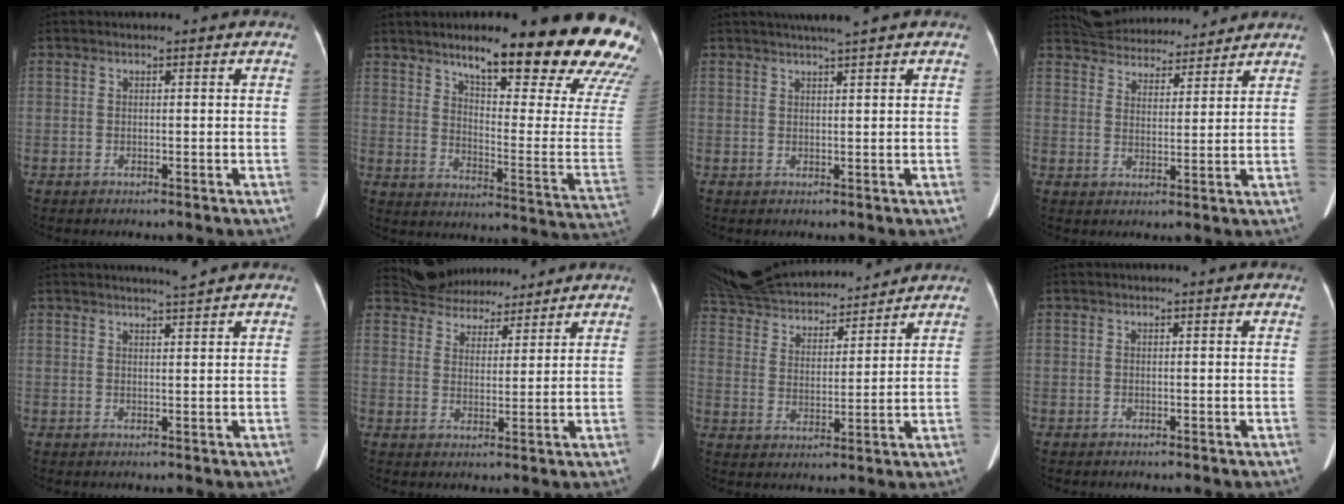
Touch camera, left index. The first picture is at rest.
{"total": 25.5, "force": [19.2, 3.7, 16.3], "torque": [-0.193, -0.051, 0.238]}
{"total": 3.7, "force": [2.9, -0.7, 2.2], "torque": [-0.028, 0.014, 0.049]}
{"total": 12.9, "force": [12.1, 3.7, 2.4], "torque": [-0.038, 0.025, 0.181]}
{"total": 2.2, "force": [2.0, -0.7, 0.7], "torque": [-0.010, -0.004, 0.034]}
{"total": 8.1, "force": [7.5, 3.2, 0.5], "torque": [0.001, 0.019, 0.115]}
{"total": 20.4, "force": [18.7, 4.6, 6.8], "torque": [-0.146, 0.034, 0.306]}
{"total": 0.0}